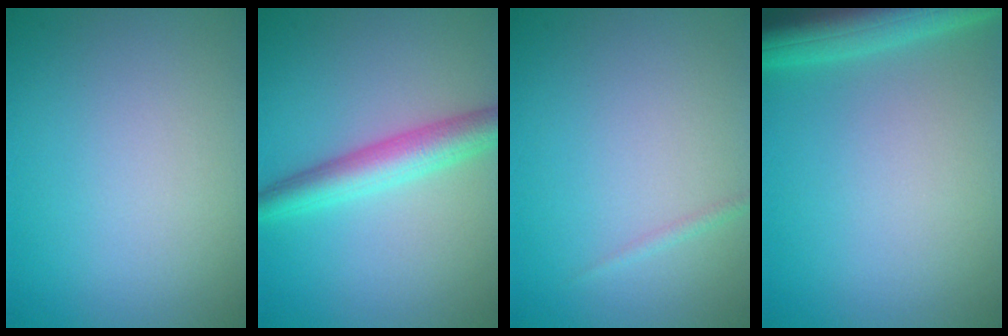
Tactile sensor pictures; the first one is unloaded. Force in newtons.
{"total": 4.3, "press": 4.3, "slide": 0.1}
{"total": 0.6, "press": 0.6, "slide": 0.1}
{"total": 7.7, "press": 7.7, "slide": 0.5}